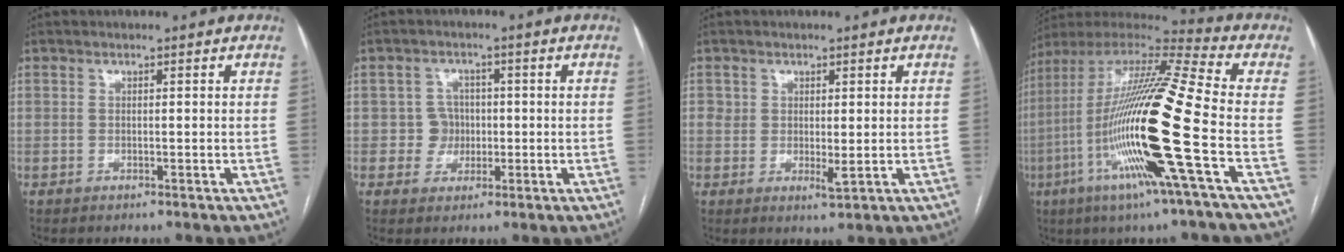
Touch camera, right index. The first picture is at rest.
{"total": 3.7, "force": [-0.3, 3.7, 0.5], "torque": [0.002, 0.014, 0.000]}
{"total": 2.4, "force": [0.3, 1.4, 1.9], "torque": [-0.025, -0.008, 0.007]}
{"total": 23.6, "force": [-6.0, 0.0, 22.9], "torque": [-0.452, -0.028, -0.128]}